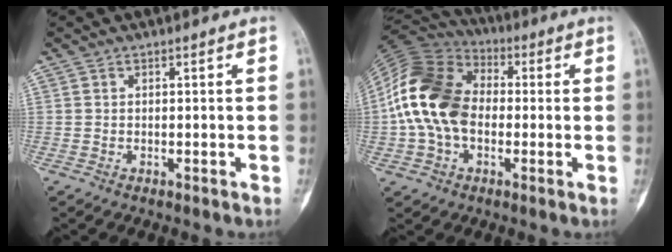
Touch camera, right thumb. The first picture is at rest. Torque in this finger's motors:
{"motor_torque": [1.61, 2.26, 1.08, -0.82, 0.56]}